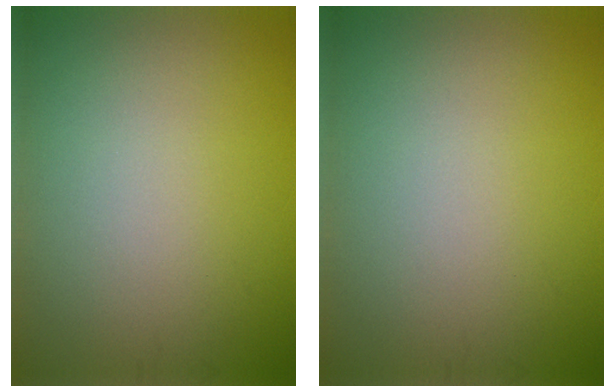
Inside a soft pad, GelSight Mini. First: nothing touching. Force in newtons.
{"total": 0.0}